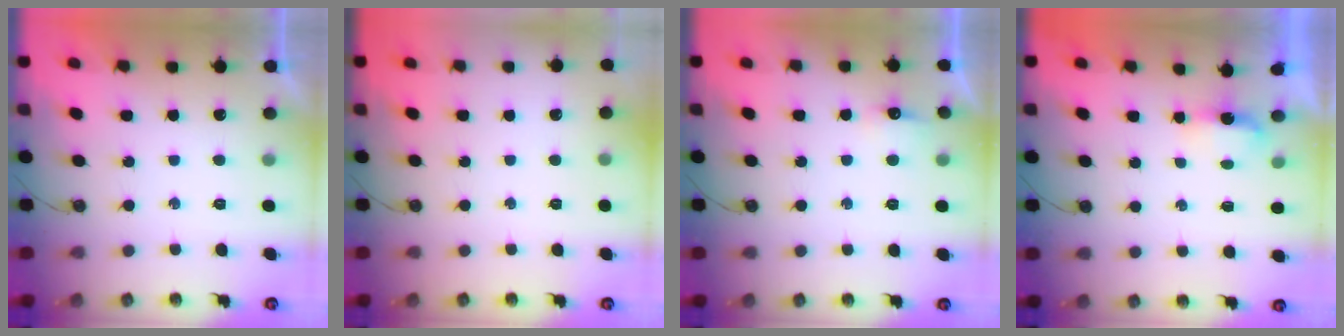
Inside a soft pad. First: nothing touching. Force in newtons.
{"total": 0.0}
{"total": 4.4, "press": 4.3, "slide": 0.8}
{"total": 3.0, "press": 2.9, "slide": 0.6}